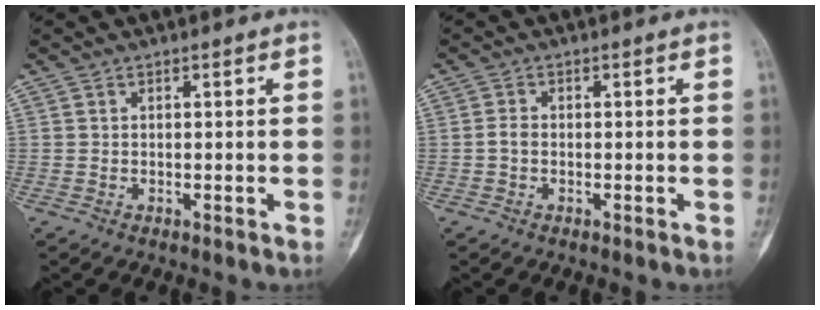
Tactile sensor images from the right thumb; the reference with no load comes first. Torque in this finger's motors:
{"motor_torque": [0.01, 0.00, 0.02, -0.10, 0.00]}